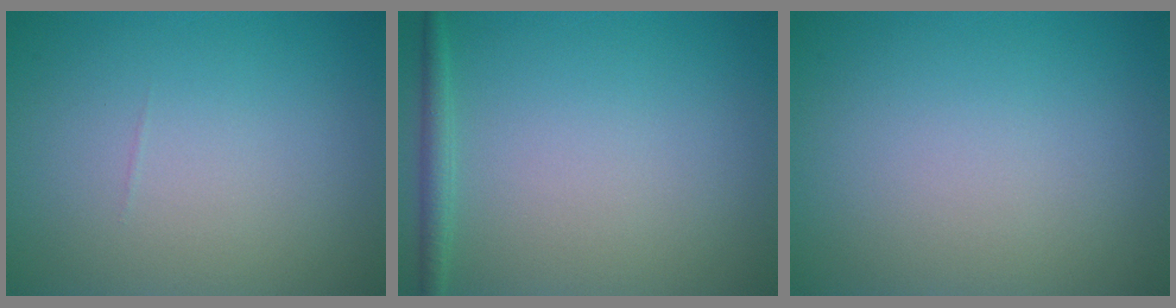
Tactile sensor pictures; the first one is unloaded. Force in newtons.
{"total": 1.4, "press": 1.4, "slide": 0.1}
{"total": 0.0}